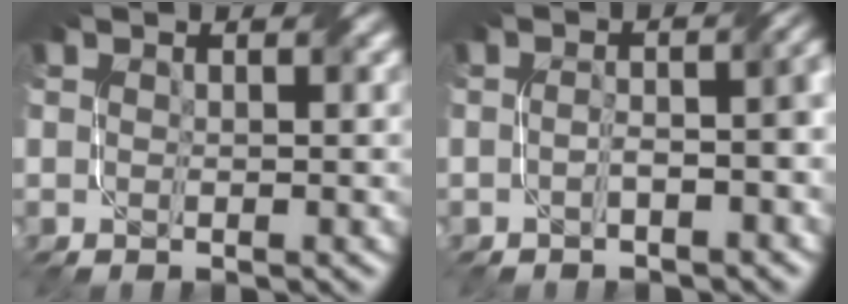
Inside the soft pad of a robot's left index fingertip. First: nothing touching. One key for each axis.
{"total": 3.4, "fx": -0.9, "fy": 1.2, "fz": 3.1, "tx": -0.032, "ty": 0.011, "tz": -0.017}